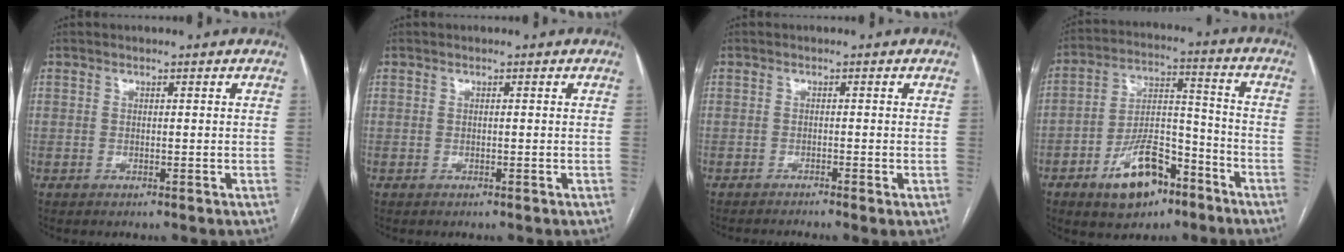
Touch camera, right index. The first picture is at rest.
{"total": 0.0}
{"total": 1.9, "force": [-1.4, -0.3, 1.1], "torque": [-0.016, 0.002, -0.024]}
{"total": 12.3, "force": [-7.2, 5.8, 8.0], "torque": [-0.146, 0.019, -0.118]}